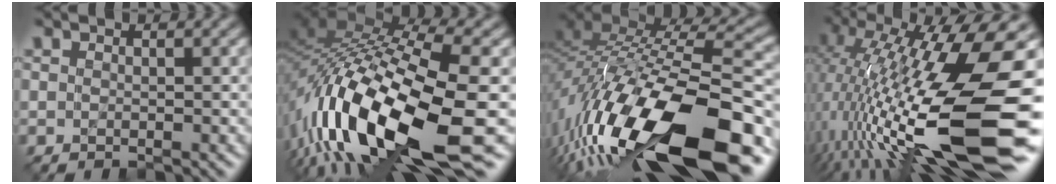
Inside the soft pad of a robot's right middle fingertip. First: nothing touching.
{"total": 16.6, "force": [-5.4, 5.3, 14.8], "torque": [-0.298, 0.000, -0.089]}
{"total": 18.9, "force": [-8.2, 7.3, 15.4], "torque": [-0.301, -0.025, -0.123]}
{"total": 16.1, "force": [-2.0, 4.7, 15.3], "torque": [-0.272, 0.016, -0.033]}